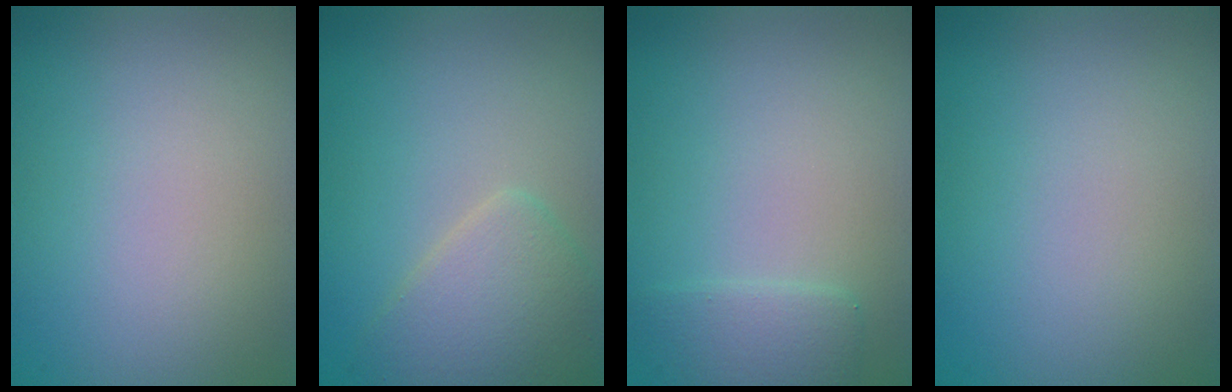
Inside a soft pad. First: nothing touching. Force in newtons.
{"total": 3.8, "press": 3.8, "slide": 0.2}
{"total": 2.0, "press": 2.0, "slide": 0.1}
{"total": 0.0}